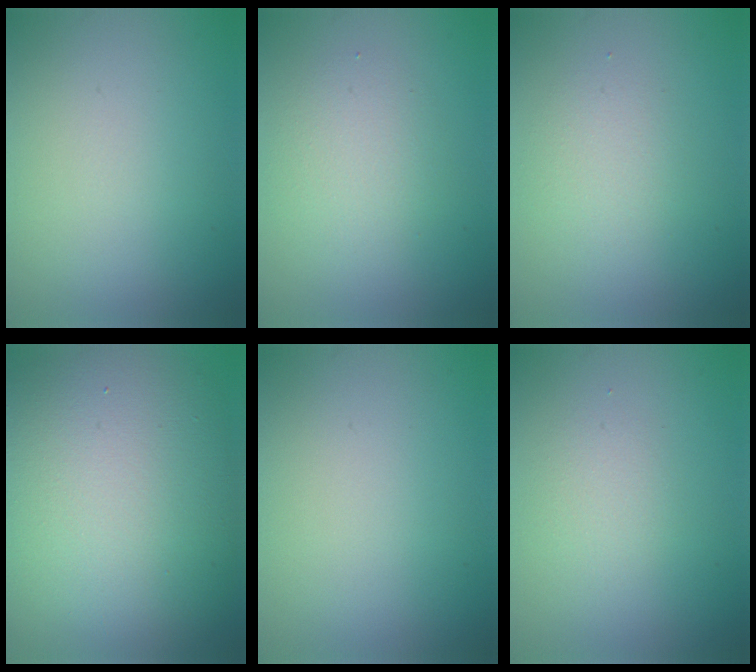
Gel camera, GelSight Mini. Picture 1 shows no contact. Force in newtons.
{"total": 2.6, "press": 2.6, "slide": 0.1}
{"total": 1.8, "press": 1.8, "slide": 0.1}
{"total": 14.4, "press": 14.4, "slide": 0.5}
{"total": 0.0}
{"total": 1.4, "press": 1.3, "slide": 0.1}